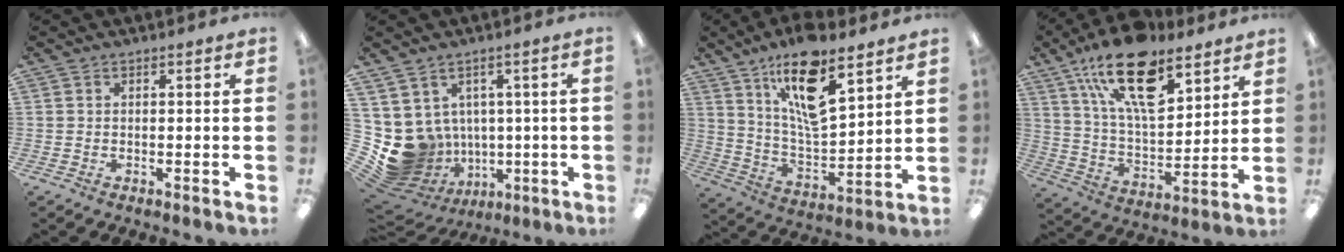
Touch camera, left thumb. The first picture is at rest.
{"total": 10.0, "force": [-0.9, 9.5, 3.0], "torque": [-0.101, -0.023, 0.005]}
{"total": 16.9, "force": [11.3, 5.6, 11.3], "torque": [-0.195, -0.060, 0.190]}
{"total": 21.7, "force": [13.2, 9.5, 14.4], "torque": [-0.248, -0.064, 0.228]}